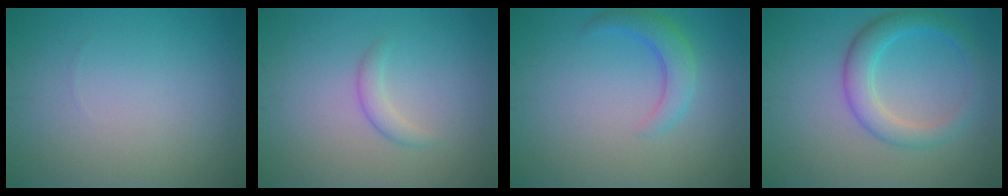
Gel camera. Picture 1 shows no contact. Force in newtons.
{"total": 1.4, "press": 1.4, "slide": 0.0}
{"total": 2.9, "press": 2.9, "slide": 0.2}
{"total": 3.9, "press": 3.9, "slide": 0.3}